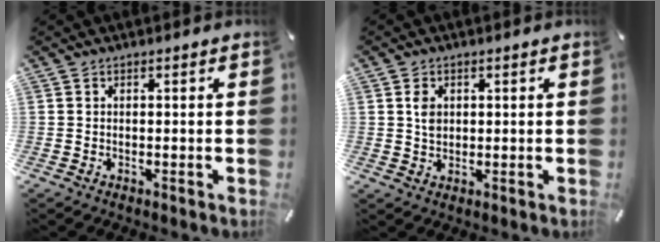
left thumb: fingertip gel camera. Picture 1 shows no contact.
{"total": 3.2, "force": [0.8, 2.5, 1.8], "torque": [-0.025, 0.000, 0.011]}